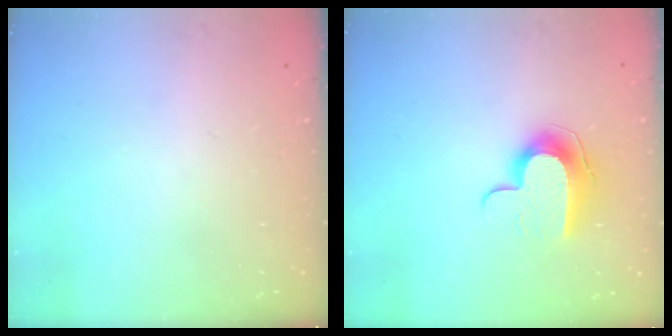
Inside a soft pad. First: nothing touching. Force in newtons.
{"total": 10.1, "press": 10.1, "slide": 0.3}